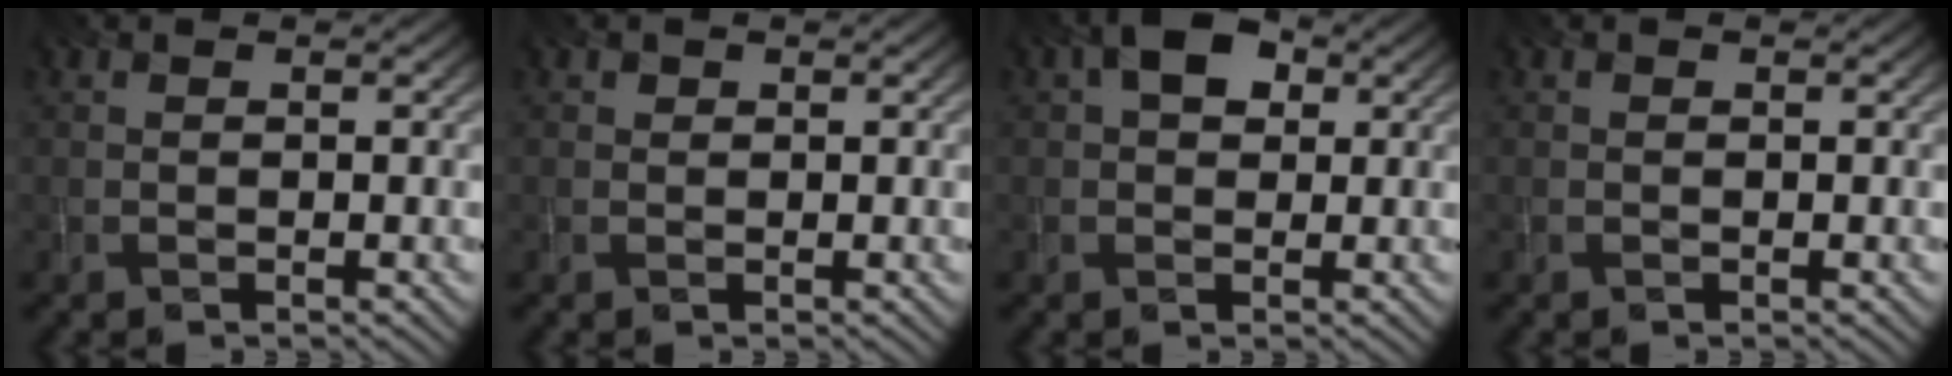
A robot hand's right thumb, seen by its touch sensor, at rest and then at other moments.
{"total": 0.8, "force": [0.4, 0.7, 0.1], "torque": [0.004, 0.004, 0.000]}
{"total": 4.2, "force": [1.5, 2.8, 2.8], "torque": [-0.048, 0.017, 0.007]}
{"total": 0.0}